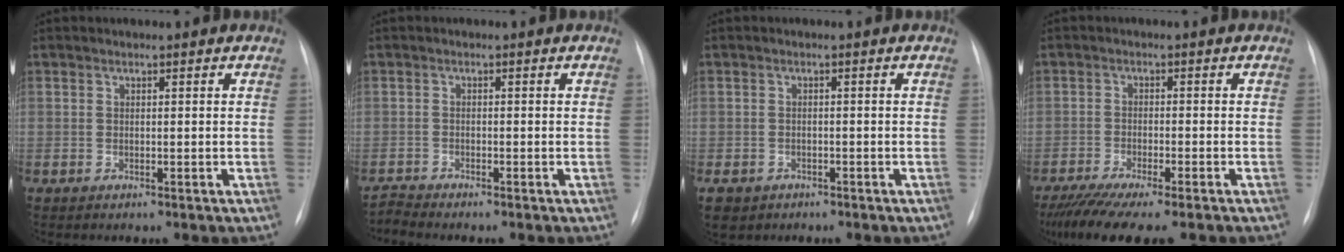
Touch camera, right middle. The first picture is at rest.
{"total": 1.9, "force": [-1.6, -0.9, -0.5], "torque": [0.003, -0.017, -0.032]}
{"total": 4.4, "force": [-2.9, 3.1, 1.1], "torque": [-0.026, -0.002, -0.042]}
{"total": 10.3, "force": [-8.2, 0.8, 6.2], "torque": [-0.100, -0.020, -0.130]}